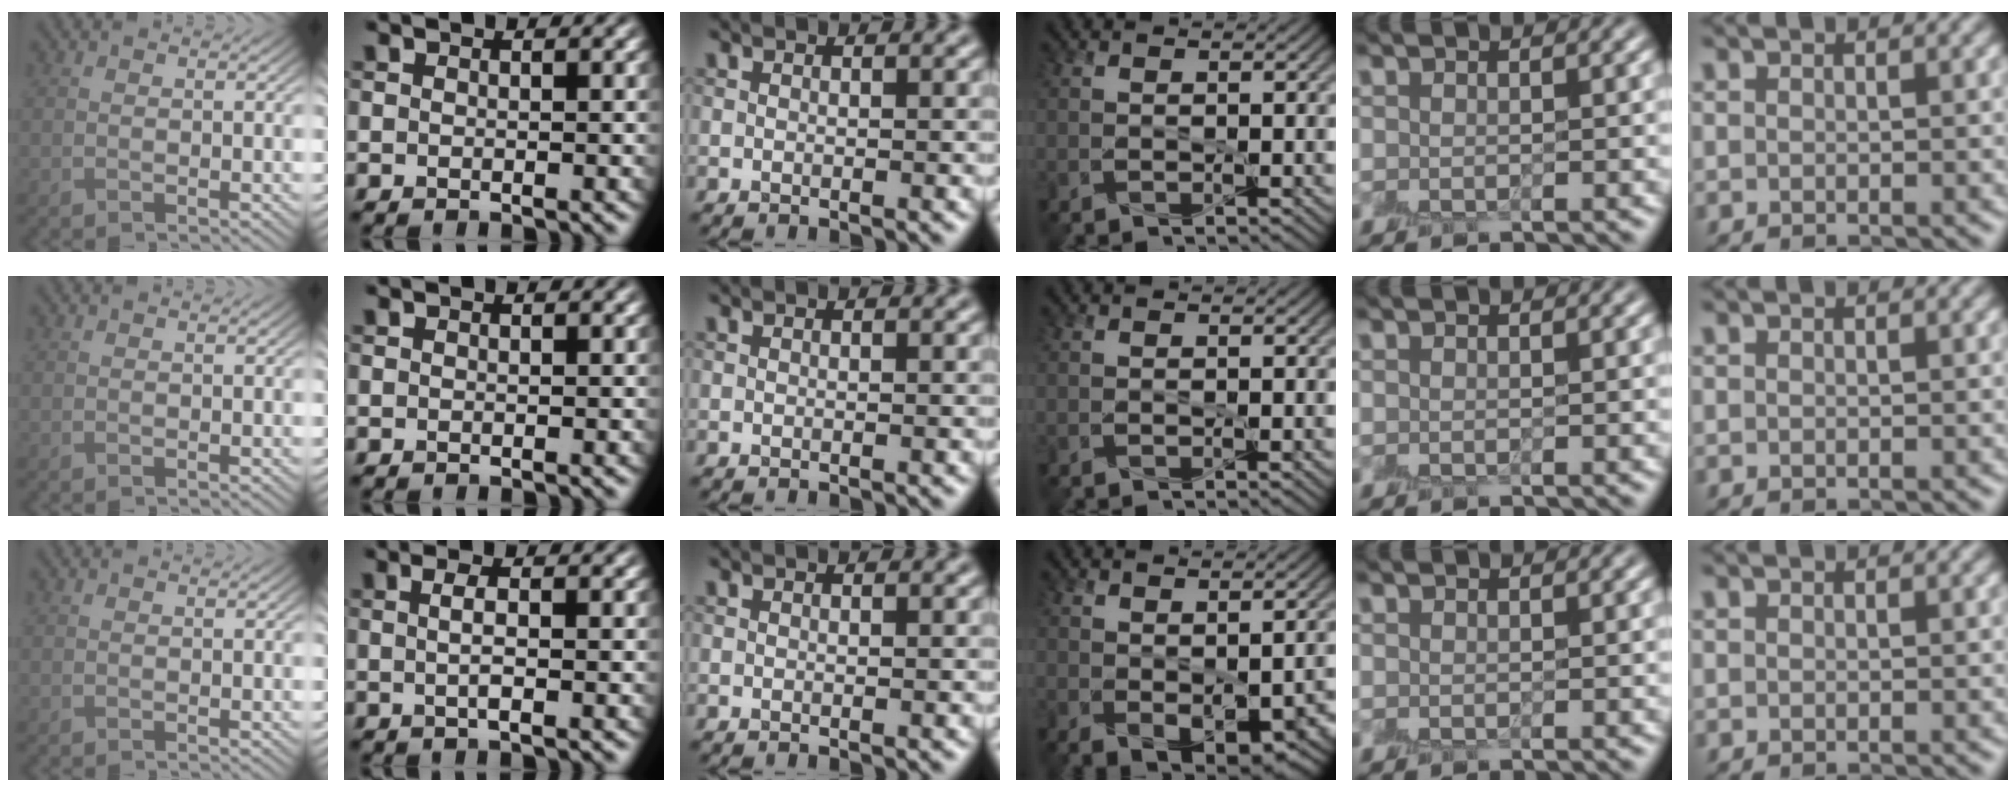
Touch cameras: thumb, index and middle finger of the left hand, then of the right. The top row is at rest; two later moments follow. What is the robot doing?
{"motion": "peel", "object": "small bumper sticker"}